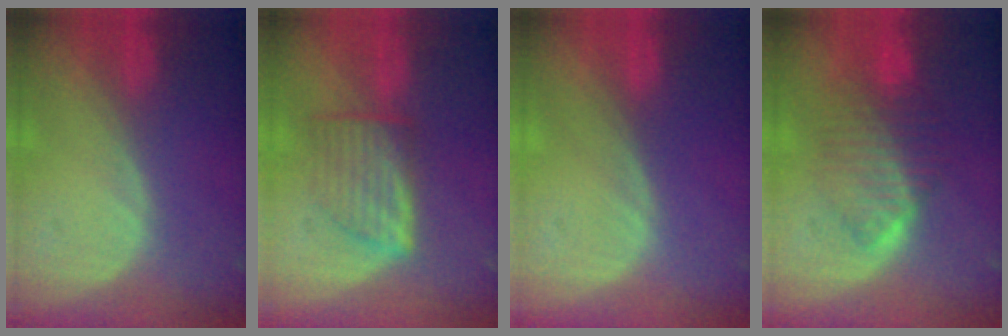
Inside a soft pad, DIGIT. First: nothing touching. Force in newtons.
{"total": 6.4, "press": 5.9, "slide": 2.3}
{"total": 0.0}
{"total": 6.9, "press": 6.9, "slide": 0.8}